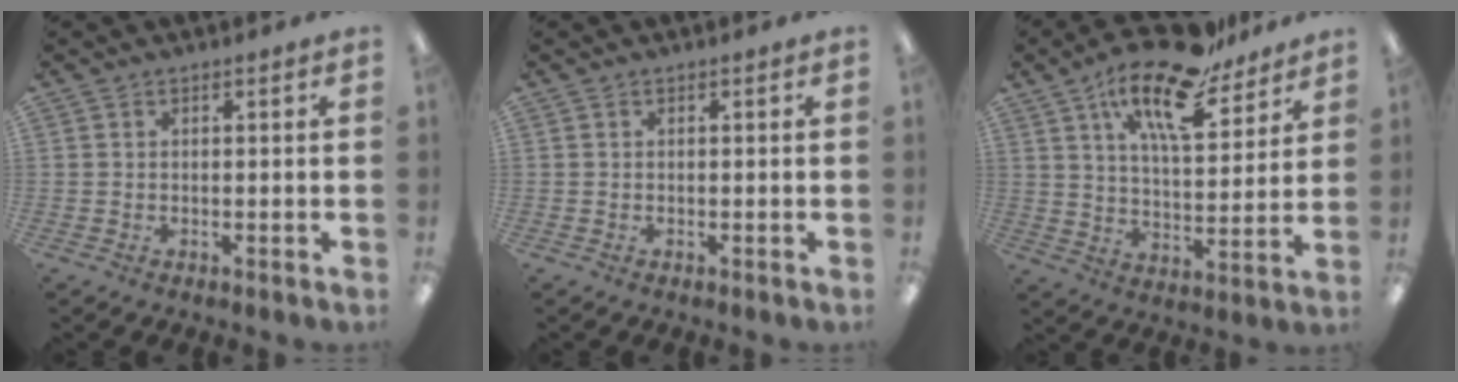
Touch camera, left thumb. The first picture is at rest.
{"total": 0.0}
{"total": 18.0, "force": [12.6, 6.2, 11.2], "torque": [-0.186, -0.067, 0.208]}